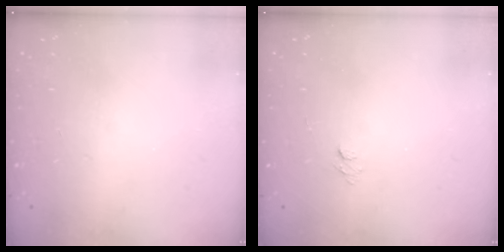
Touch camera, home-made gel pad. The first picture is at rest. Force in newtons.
{"total": 4.0, "press": 4.0, "slide": 0.3}